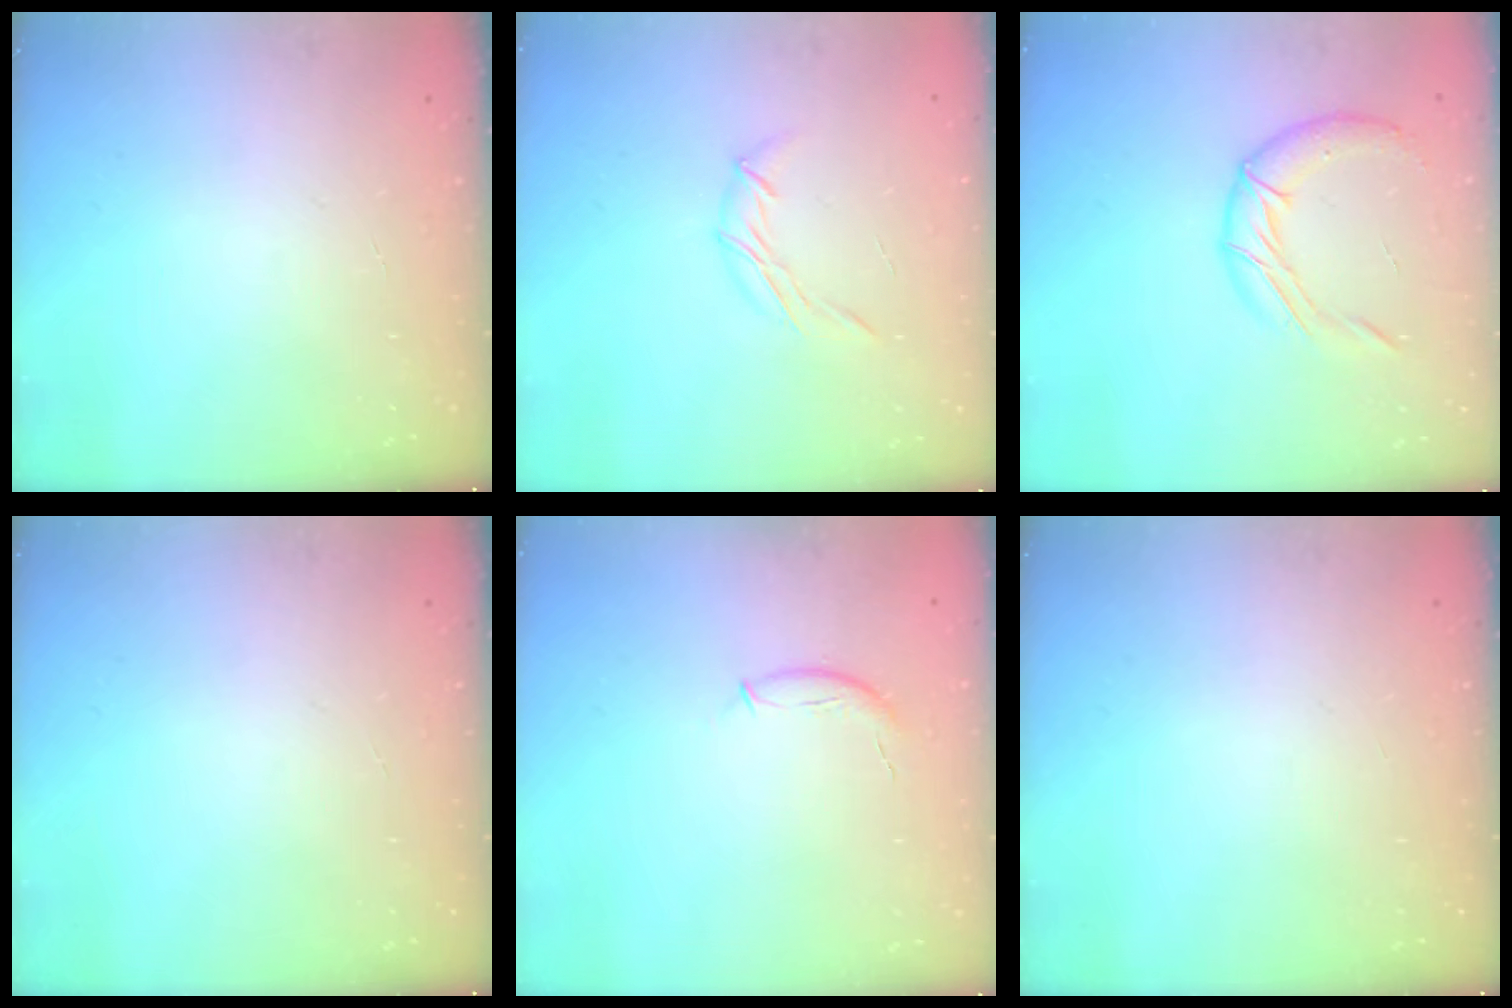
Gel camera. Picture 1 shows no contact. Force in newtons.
{"total": 6.5, "press": 6.5, "slide": 0.4}
{"total": 10.3, "press": 10.3, "slide": 1.3}
{"total": 0.0}
{"total": 7.4, "press": 7.3, "slide": 1.2}
{"total": 0.0}